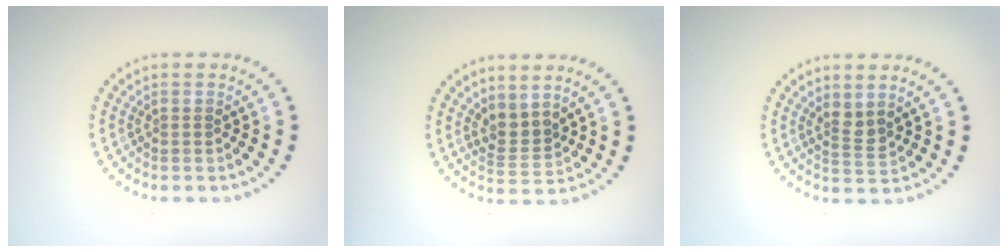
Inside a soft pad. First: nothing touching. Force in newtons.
{"total": 2.1, "press": 1.3, "slide": 1.6}
{"total": 1.7, "press": 1.2, "slide": 1.2}